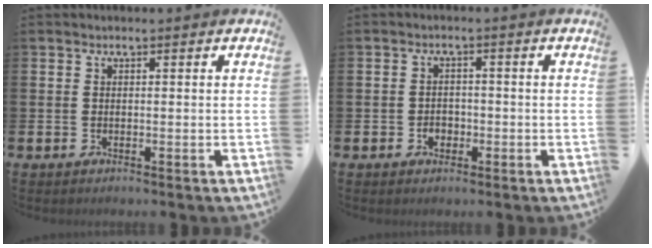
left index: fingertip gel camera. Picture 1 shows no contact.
{"total": 2.0, "force": [-0.8, 1.6, 0.8], "torque": [-0.010, 0.000, -0.019]}